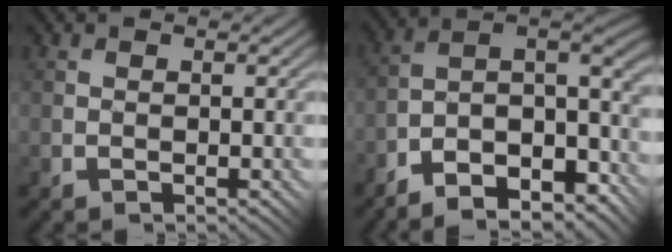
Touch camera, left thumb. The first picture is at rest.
{"total": 13.3, "force": [-9.0, 4.4, 8.7], "torque": [-0.139, -0.005, -0.146]}